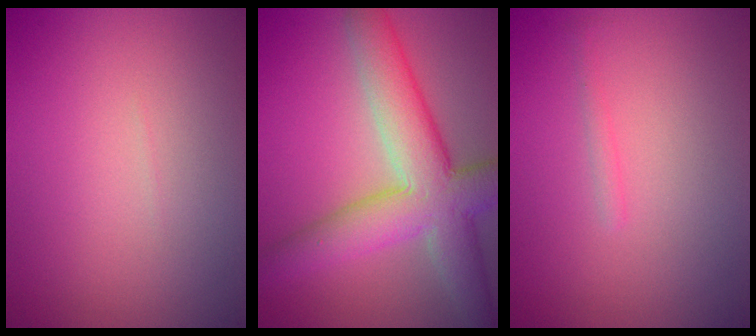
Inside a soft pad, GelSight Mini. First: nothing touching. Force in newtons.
{"total": 8.1, "press": 8.1, "slide": 0.4}
{"total": 0.6, "press": 0.6, "slide": 0.0}